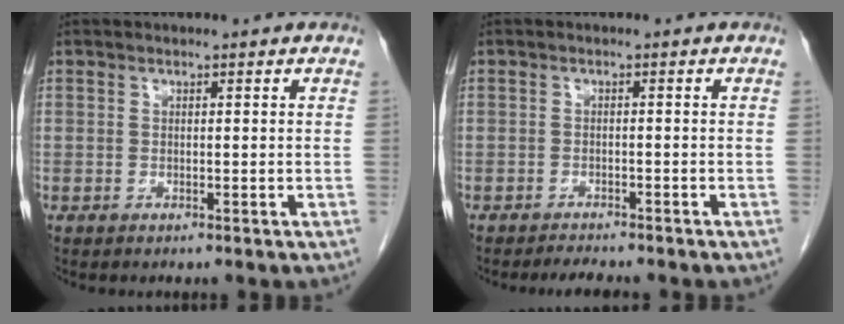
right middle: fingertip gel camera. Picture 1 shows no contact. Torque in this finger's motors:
{"motor_torque": [0.19, -0.11, 0.01, 0.01]}